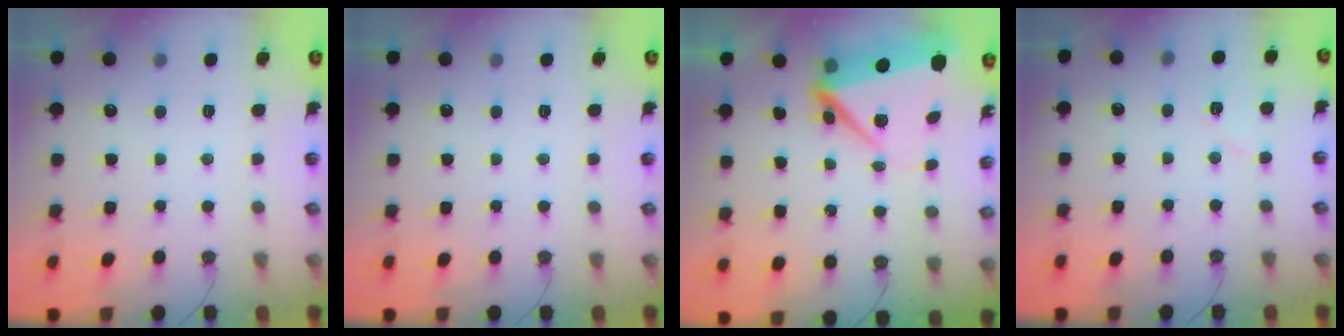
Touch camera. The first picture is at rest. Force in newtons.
{"total": 0.0}
{"total": 7.9, "press": 7.8, "slide": 1.1}
{"total": 6.2, "press": 5.9, "slide": 1.8}